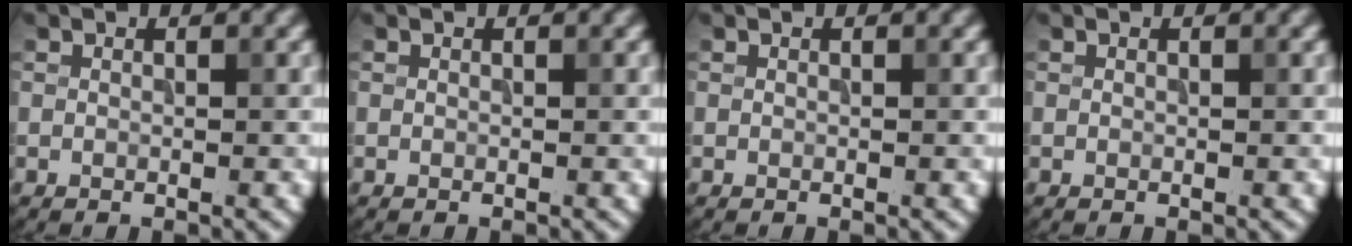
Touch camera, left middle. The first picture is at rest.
{"total": 0.0}
{"total": 0.0}
{"total": 0.0}